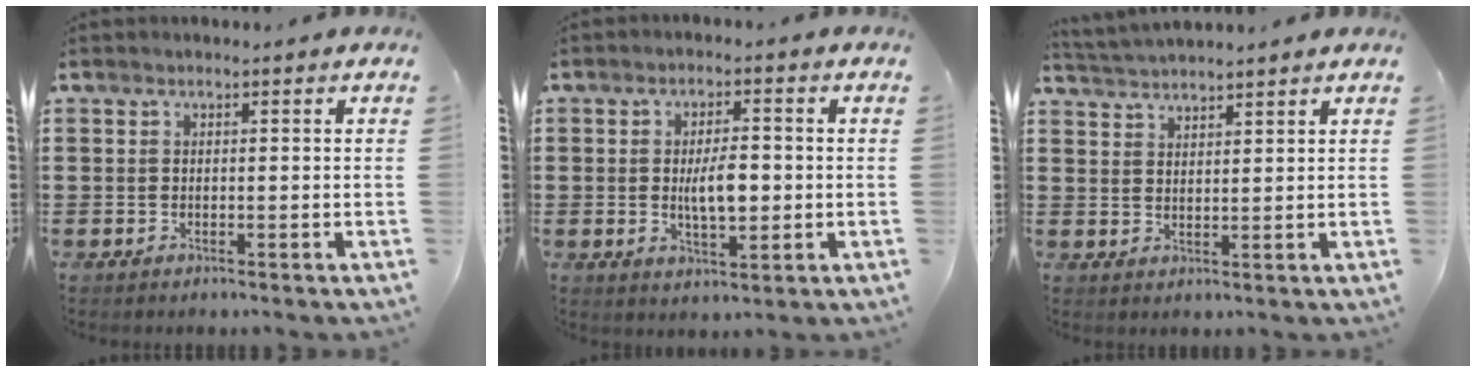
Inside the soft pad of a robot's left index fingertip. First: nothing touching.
{"total": 5.9, "force": [-0.1, 2.4, 5.4], "torque": [-0.092, -0.003, -0.009]}
{"total": 2.6, "force": [2.6, -0.1, 0.0], "torque": [-0.009, -0.006, 0.049]}